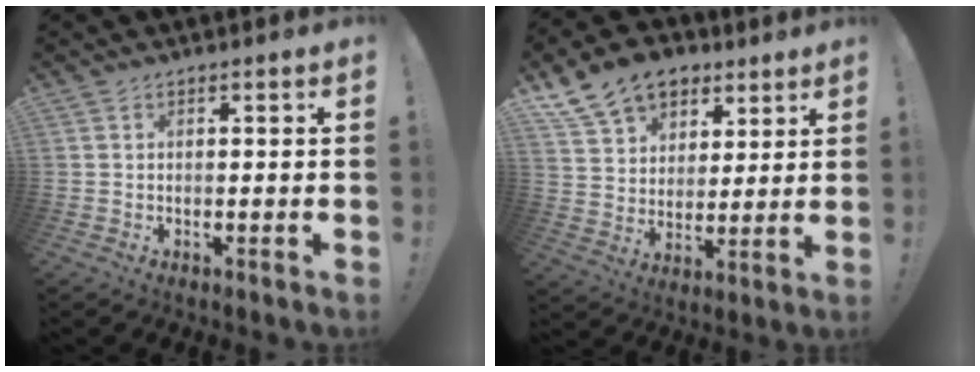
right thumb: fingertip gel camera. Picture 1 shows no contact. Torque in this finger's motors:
{"motor_torque": [1.11, 1.55, 0.21, 0.16, 0.07]}